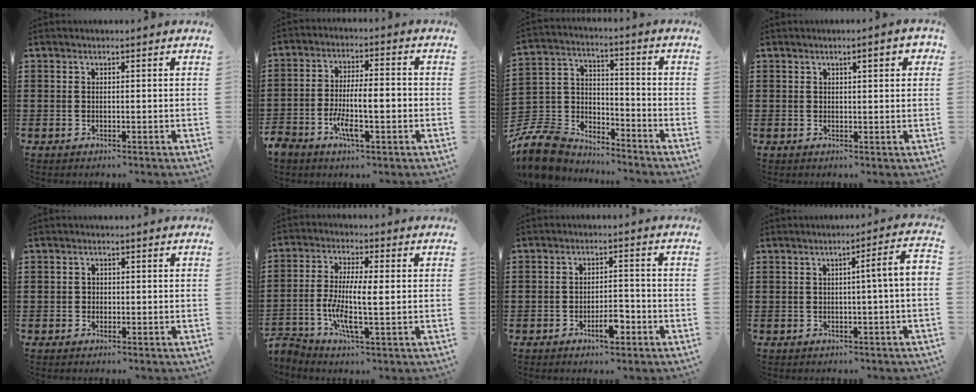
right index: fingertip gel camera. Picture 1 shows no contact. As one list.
[{"total": 7.6, "force": [-2.7, 2.8, 6.5], "torque": [-0.136, -0.003, -0.053]}, {"total": 9.7, "force": [-8.7, 3.6, 2.2], "torque": [-0.075, 0.019, -0.179]}, {"total": 2.5, "force": [0.9, 0.5, 2.2], "torque": [-0.037, 0.001, 0.011]}, {"total": 0.8, "force": [-0.2, 0.7, 0.2], "torque": [-0.006, 0.003, -0.006]}, {"total": 6.0, "force": [-1.5, 1.4, 5.6], "torque": [-0.120, -0.008, -0.035]}, {"total": 4.5, "force": [-2.3, 1.5, 3.5], "torque": [-0.061, 0.005, -0.043]}, {"total": 4.8, "force": [-0.2, -0.2, 4.8], "torque": [-0.078, -0.008, -0.008]}]